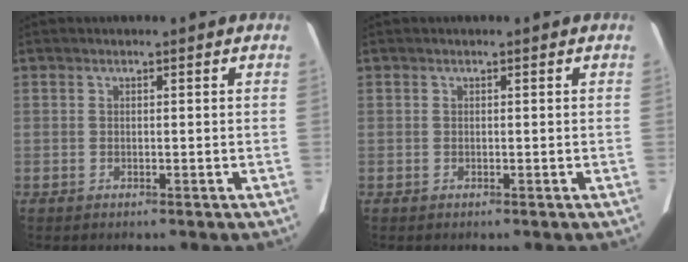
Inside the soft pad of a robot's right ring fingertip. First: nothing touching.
{"total": 0.0}